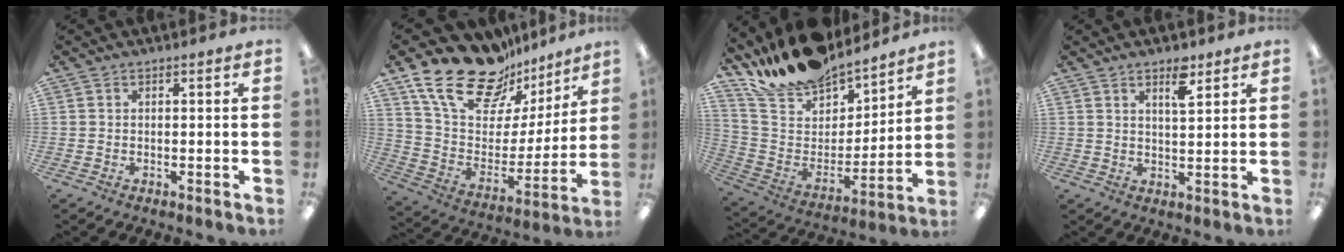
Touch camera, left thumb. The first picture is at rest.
{"total": 22.4, "force": [16.3, 11.7, 10.1], "torque": [-0.175, -0.109, 0.295]}
{"total": 18.8, "force": [16.8, 7.0, 4.9], "torque": [-0.114, -0.129, 0.303]}
{"total": 5.6, "force": [3.8, 1.9, 3.7], "torque": [-0.051, -0.016, 0.060]}